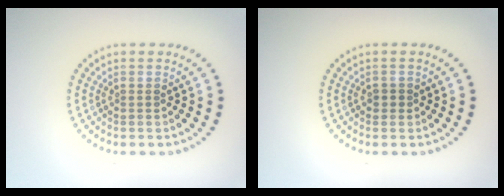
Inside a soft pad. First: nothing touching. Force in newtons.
{"total": 0.9, "press": 0.9, "slide": 0.2}